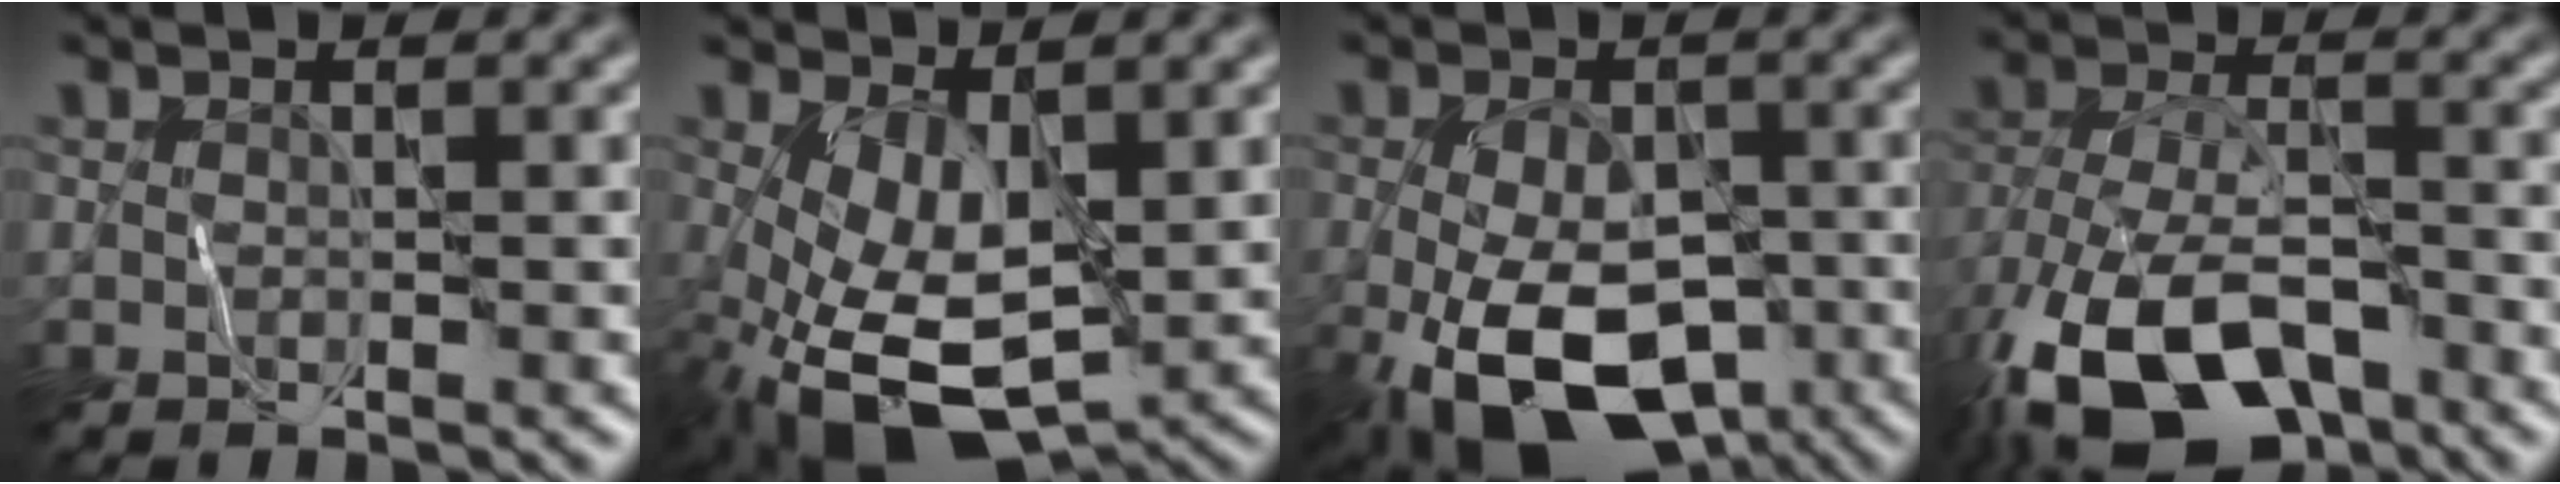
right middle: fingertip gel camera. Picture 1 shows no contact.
{"total": 7.7, "force": [-0.9, 4.1, 6.4], "torque": [-0.152, -0.026, -0.007]}
{"total": 13.8, "force": [-5.8, 7.8, 9.8], "torque": [-0.178, -0.046, -0.089]}
{"total": 13.7, "force": [-8.2, 6.8, 8.7], "torque": [-0.184, -0.030, -0.137]}